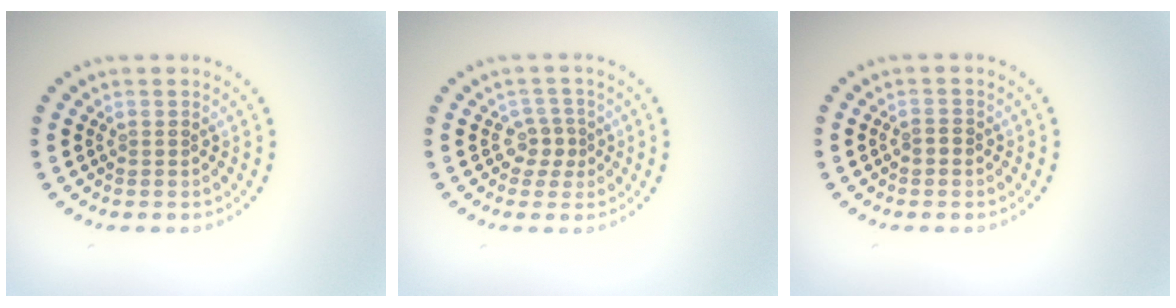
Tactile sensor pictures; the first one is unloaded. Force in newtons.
{"total": 2.0, "press": 1.5, "slide": 1.3}
{"total": 0.8, "press": 0.8, "slide": 0.1}